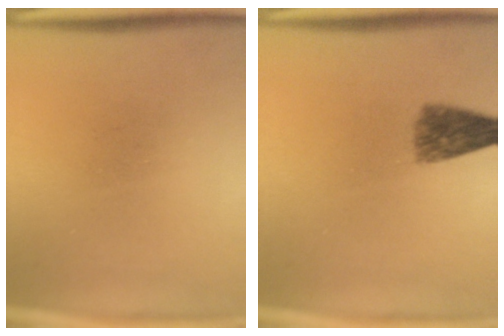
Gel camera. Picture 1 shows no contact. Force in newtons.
{"total": 5.0}